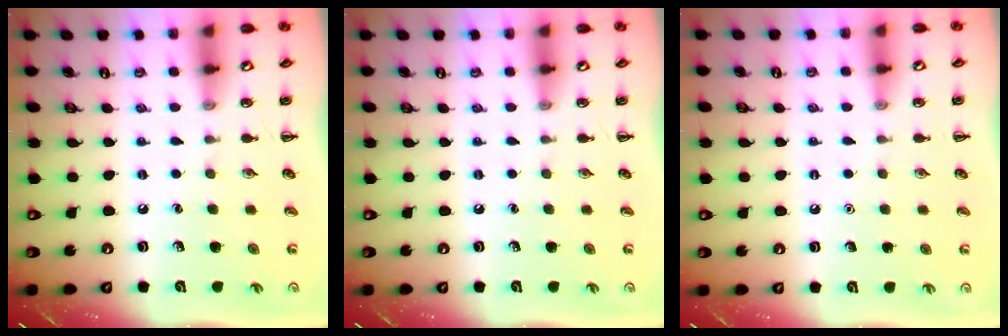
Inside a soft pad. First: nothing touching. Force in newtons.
{"total": 0.0}
{"total": 1.6, "press": 1.6, "slide": 0.1}